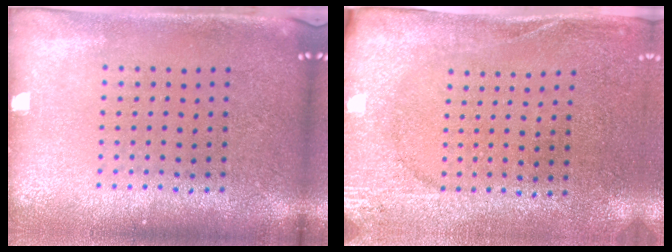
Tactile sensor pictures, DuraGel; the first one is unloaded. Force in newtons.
{"total": 2.7, "press": 2.3, "slide": 1.3}